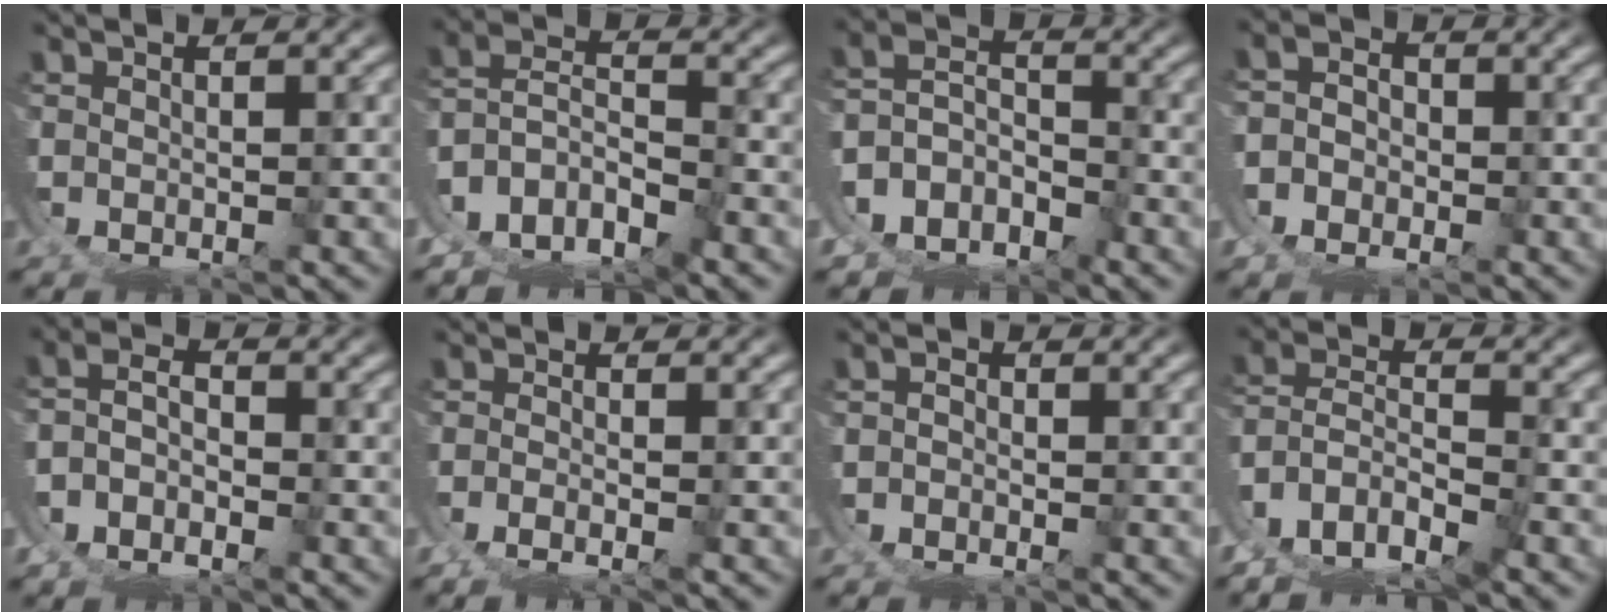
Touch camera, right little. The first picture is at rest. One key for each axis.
{"total": 9.2, "fx": -3.3, "fy": 8.4, "fz": 2.0, "tx": -0.088, "ty": -0.039, "tz": -0.059}
{"total": 9.6, "fx": -3.5, "fy": 8.8, "fz": 1.9, "tx": -0.084, "ty": -0.046, "tz": -0.068}
{"total": 2.7, "fx": -0.1, "fy": 2.6, "fz": 0.8, "tx": -0.020, "ty": -0.007, "tz": -0.008}
{"total": 5.0, "fx": -1.5, "fy": 4.0, "fz": 2.5, "tx": -0.052, "ty": -0.017, "tz": -0.026}
{"total": 1.8, "fx": -1.0, "fy": -1.1, "fz": 1.0, "tx": -0.014, "ty": -0.006, "tz": -0.011}
{"total": 2.3, "fx": -1.3, "fy": 1.8, "fz": 0.6, "tx": -0.013, "ty": -0.011, "tz": -0.019}
{"total": 6.1, "fx": -1.5, "fy": 5.0, "fz": 3.0, "tx": -0.081, "ty": -0.035, "tz": -0.020}